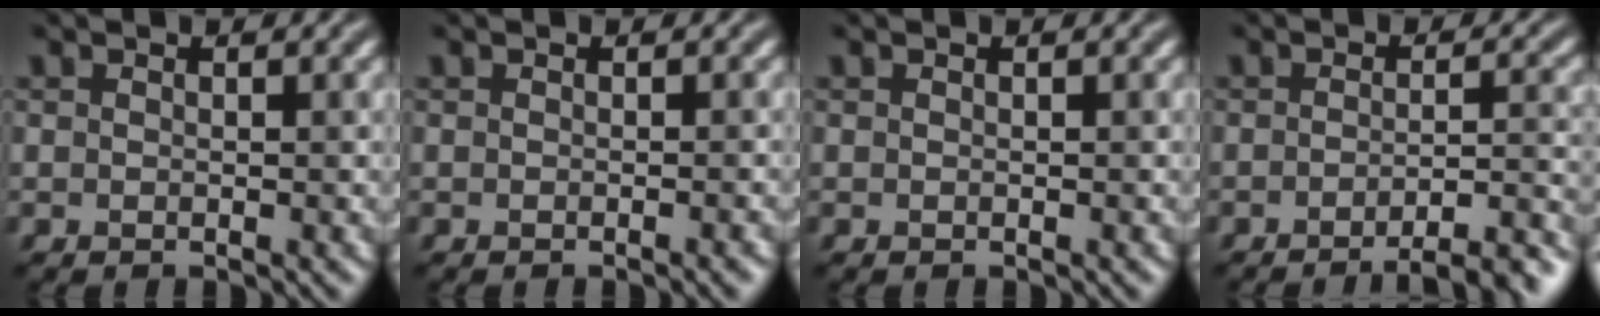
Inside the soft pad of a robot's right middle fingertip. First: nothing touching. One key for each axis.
{"total": 1.0, "fx": -0.4, "fy": 0.2, "fz": 0.8, "tx": -0.007, "ty": 0.000, "tz": -0.008}
{"total": 0.0}
{"total": 6.6, "fx": -4.9, "fy": 1.5, "fz": 4.2, "tx": -0.044, "ty": 0.010, "tz": -0.062}